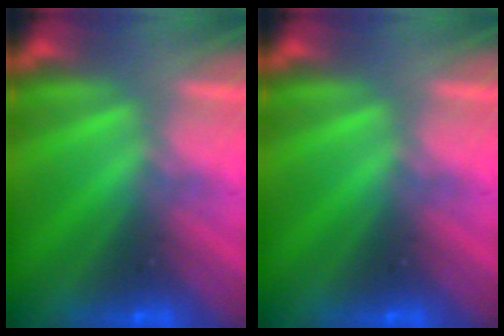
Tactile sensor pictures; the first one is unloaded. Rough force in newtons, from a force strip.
{"total": 0.0}